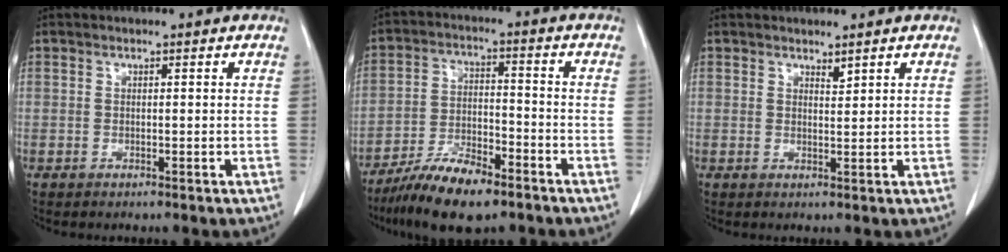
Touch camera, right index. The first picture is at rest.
{"total": 10.7, "force": [-7.9, 2.8, 6.7], "torque": [-0.123, -0.014, -0.141]}
{"total": 1.1, "force": [1.0, 0.2, 0.5], "torque": [-0.011, -0.007, 0.019]}